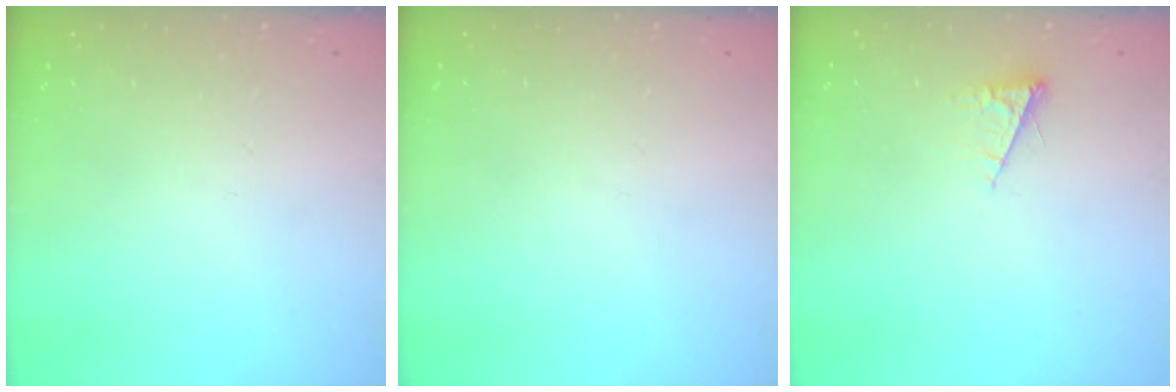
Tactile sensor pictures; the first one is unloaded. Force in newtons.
{"total": 0.0}
{"total": 5.3, "press": 5.2, "slide": 0.6}